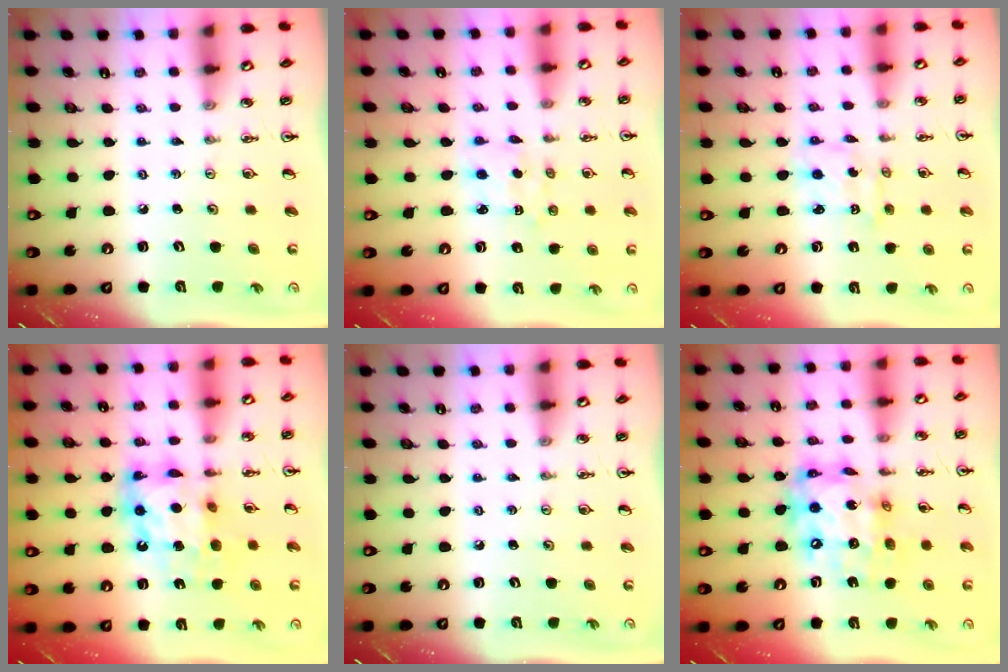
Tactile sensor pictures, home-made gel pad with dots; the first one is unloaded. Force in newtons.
{"total": 2.0, "press": 1.9, "slide": 0.5}
{"total": 1.7, "press": 1.7, "slide": 0.0}
{"total": 12.4, "press": 12.4, "slide": 1.1}
{"total": 0.0}
{"total": 16.6, "press": 16.6, "slide": 1.6}